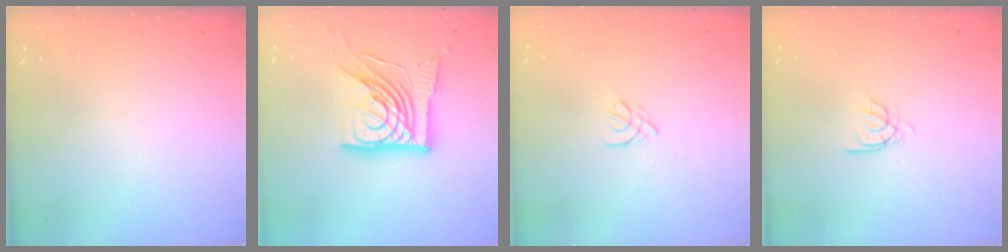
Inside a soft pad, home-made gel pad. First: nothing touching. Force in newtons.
{"total": 18.0, "press": 17.9, "slide": 1.8}
{"total": 2.0, "press": 1.9, "slide": 0.5}
{"total": 2.3, "press": 2.3, "slide": 0.2}